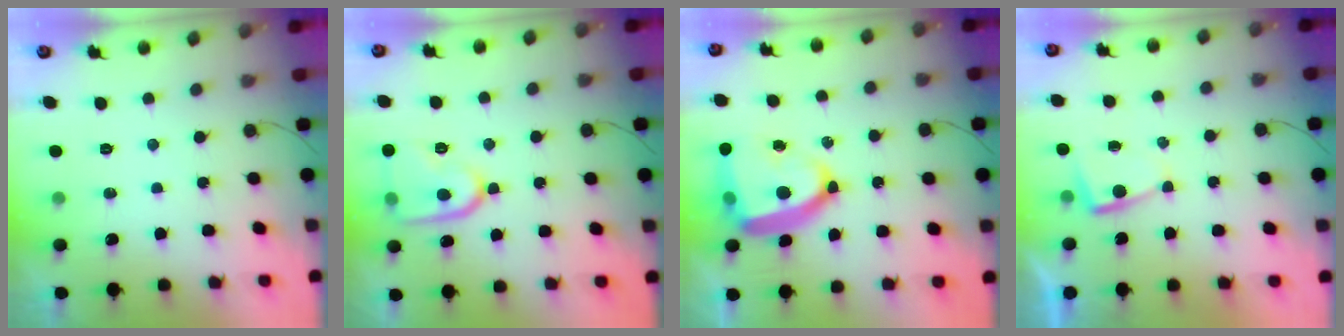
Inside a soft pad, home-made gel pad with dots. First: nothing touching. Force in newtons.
{"total": 13.6, "press": 13.6, "slide": 1.3}
{"total": 18.5, "press": 18.4, "slide": 1.5}
{"total": 2.4, "press": 2.3, "slide": 0.4}